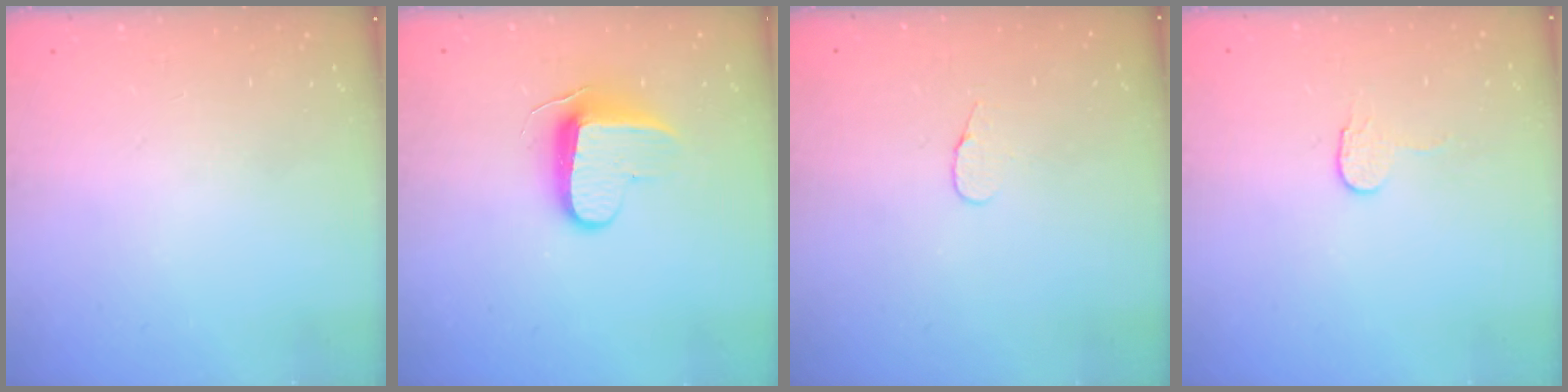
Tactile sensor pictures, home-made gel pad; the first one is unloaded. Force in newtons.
{"total": 9.1, "press": 9.1, "slide": 1.0}
{"total": 4.0, "press": 4.0, "slide": 0.4}
{"total": 3.2, "press": 3.2, "slide": 0.3}